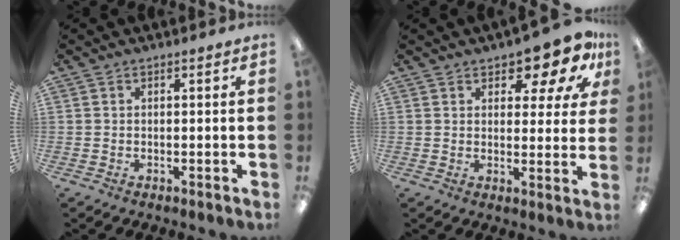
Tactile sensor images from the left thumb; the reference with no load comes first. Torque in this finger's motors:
{"motor_torque": [0.29, 0.42, 0.29, 0.09, 0.04]}